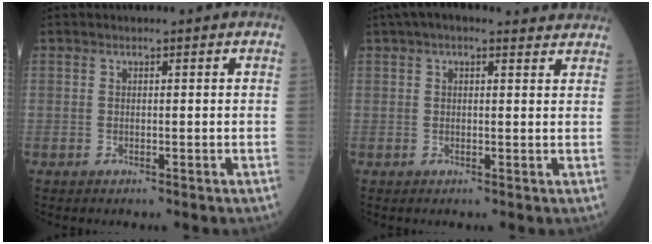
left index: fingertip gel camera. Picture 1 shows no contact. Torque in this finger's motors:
{"motor_torque": [1.07, -1.07, 0.38, 0.07]}